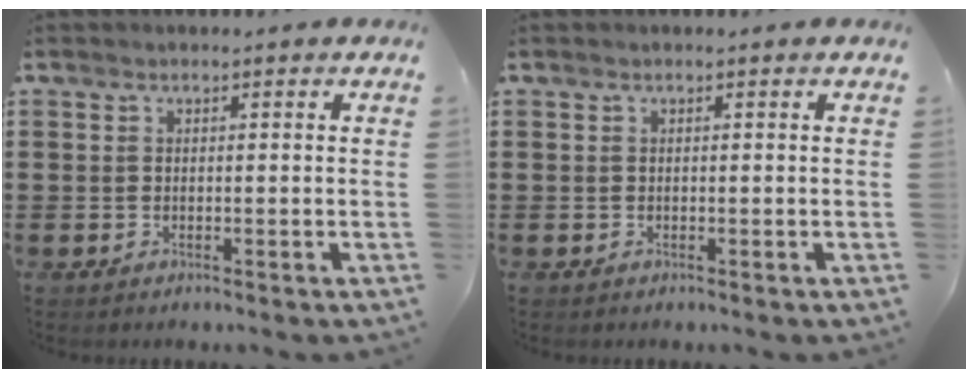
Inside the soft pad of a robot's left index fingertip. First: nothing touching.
{"total": 0.0}